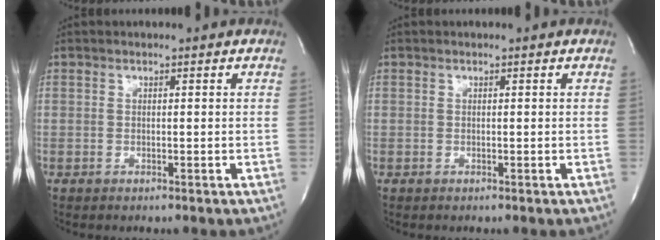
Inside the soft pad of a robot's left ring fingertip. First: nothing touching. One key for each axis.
{"total": 0.0}